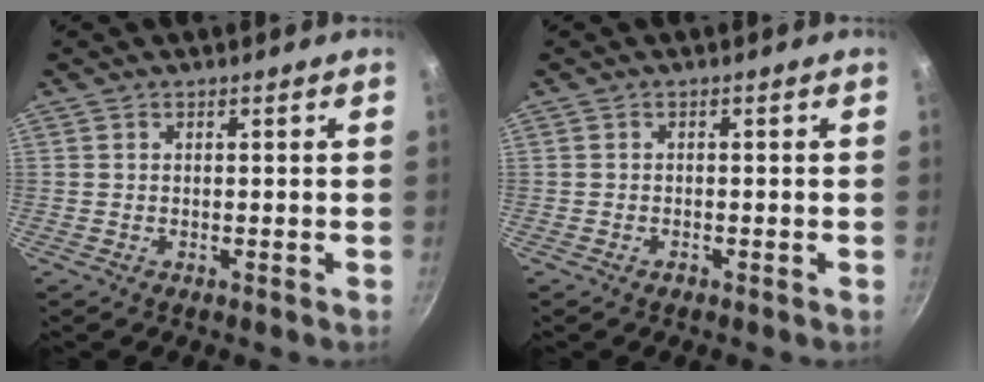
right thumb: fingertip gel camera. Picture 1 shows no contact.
{"total": 0.8, "force": [-0.6, 0.5, 0.1], "torque": [-0.004, 0.005, -0.010]}